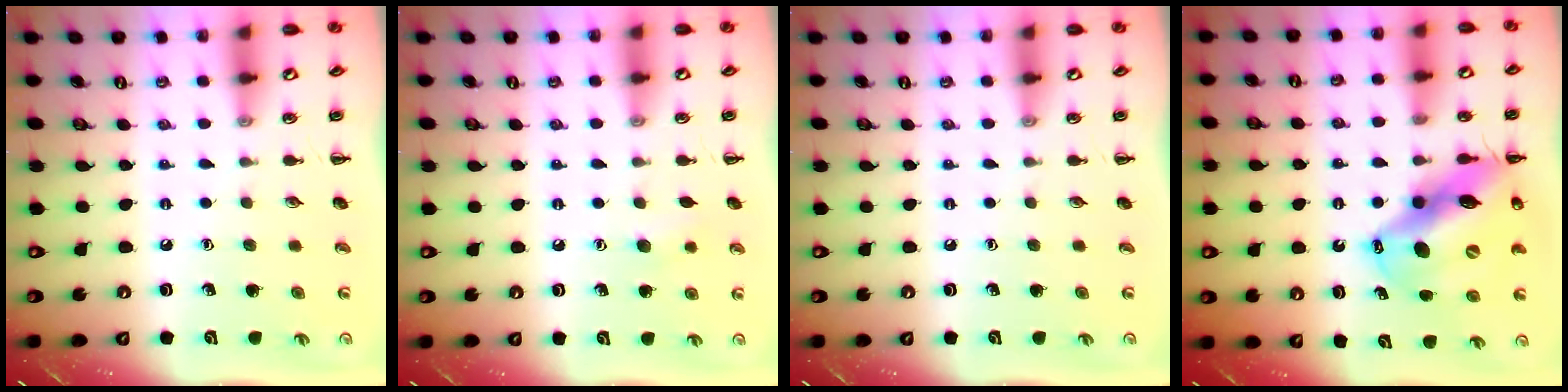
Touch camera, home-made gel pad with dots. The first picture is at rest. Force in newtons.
{"total": 5.2, "press": 5.1, "slide": 1.2}
{"total": 0.0}
{"total": 17.3, "press": 16.6, "slide": 4.9}